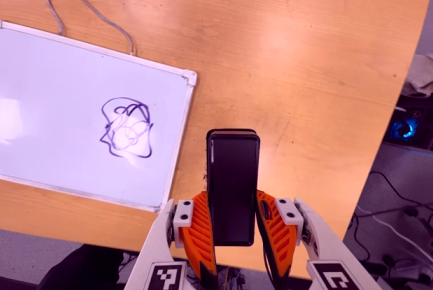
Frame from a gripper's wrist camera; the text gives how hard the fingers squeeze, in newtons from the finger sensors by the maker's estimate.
{"total": 5.6, "left": 3.6, "right": 7.6}